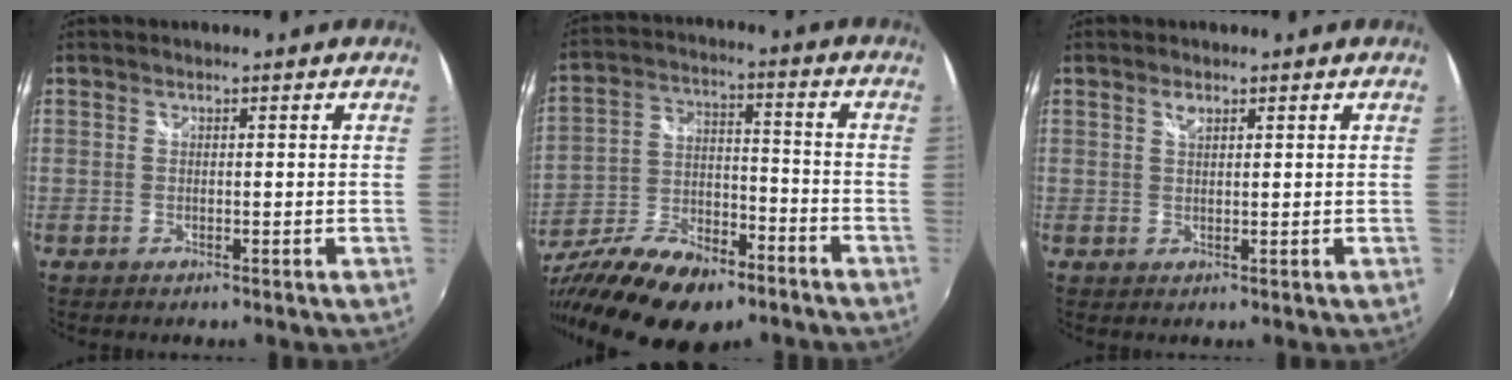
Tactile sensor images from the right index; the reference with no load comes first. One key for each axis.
{"total": 22.9, "fx": -15.6, "fy": 9.6, "fz": 13.8, "tx": -0.282, "ty": -0.037, "tz": -0.259}
{"total": 1.5, "fx": 0.9, "fy": 0.7, "fz": 1.0, "tx": -0.017, "ty": 0.003, "tz": 0.016}